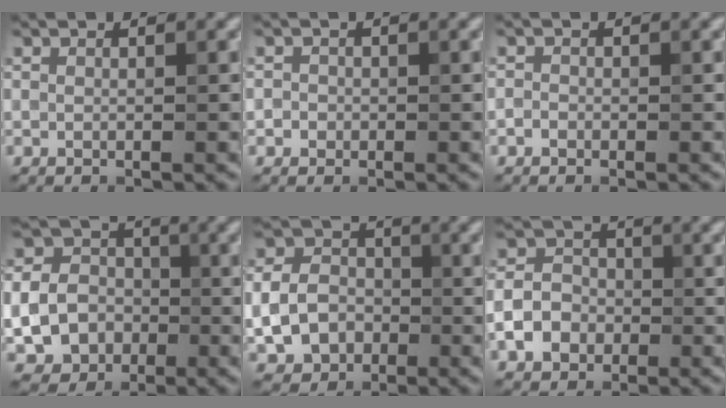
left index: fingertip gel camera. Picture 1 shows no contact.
{"total": 1.3, "force": [-0.1, 1.2, 0.3], "torque": [0.017, 0.009, -0.021]}
{"total": 0.6, "force": [-0.3, 0.5, 0.3], "torque": [0.004, 0.003, -0.012]}
{"total": 11.9, "force": [-2.7, 10.7, 4.6], "torque": [-0.117, -0.018, -0.061]}
{"total": 5.7, "force": [-1.1, 4.7, 3.1], "torque": [-0.071, -0.006, -0.023]}
{"total": 3.6, "force": [-1.3, 2.8, 1.7], "torque": [-0.031, 0.006, -0.031]}